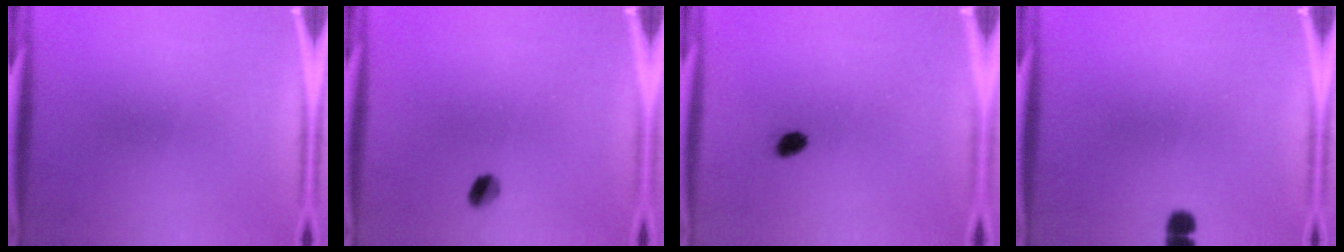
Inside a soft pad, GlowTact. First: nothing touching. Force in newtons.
{"total": 2.7}
{"total": 2.0}
{"total": 2.0}